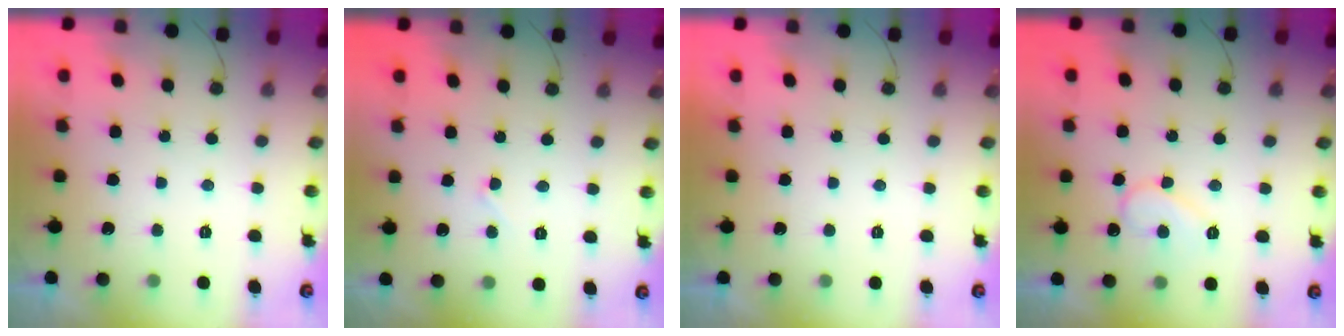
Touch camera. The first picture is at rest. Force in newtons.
{"total": 2.8, "press": 2.8, "slide": 0.2}
{"total": 1.7, "press": 1.7, "slide": 0.0}
{"total": 9.5, "press": 9.5, "slide": 0.9}